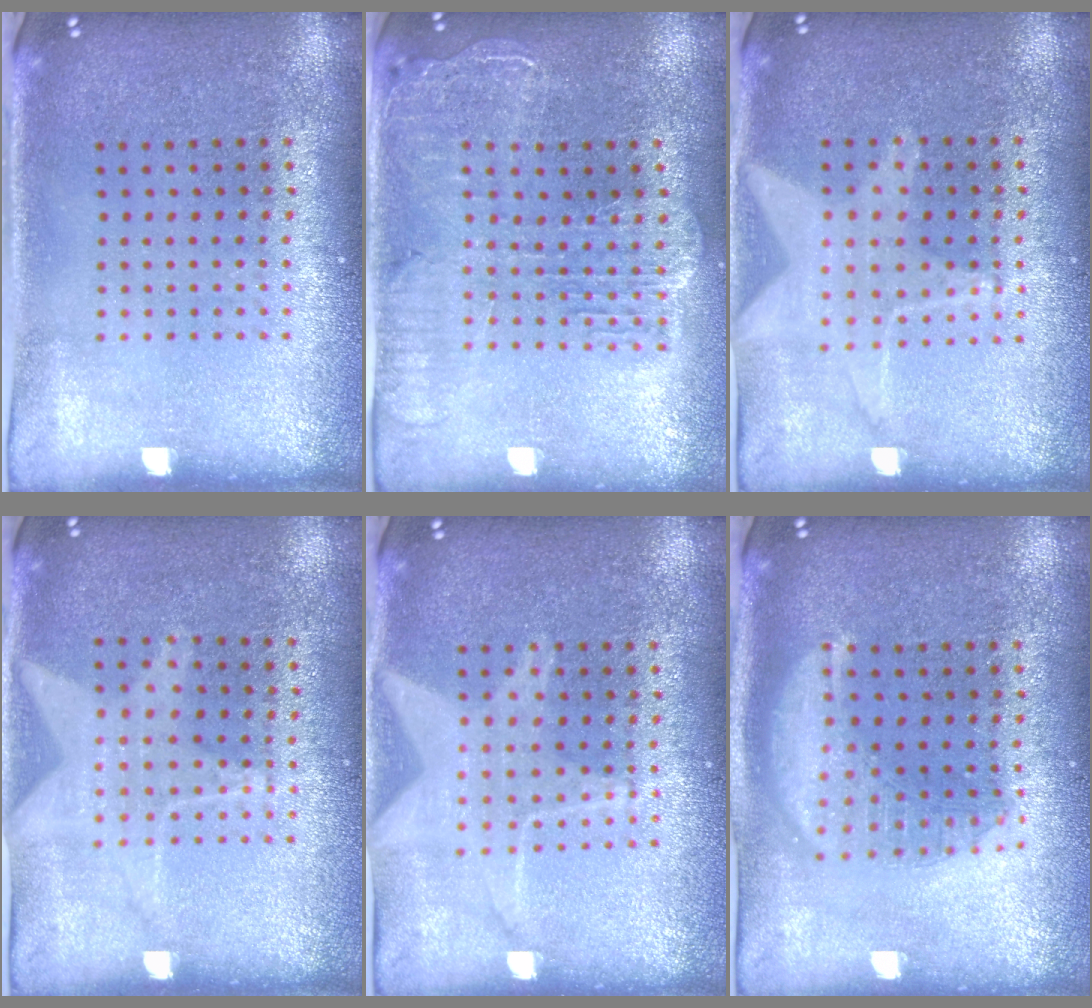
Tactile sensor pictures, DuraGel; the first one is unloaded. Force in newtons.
{"total": 2.2, "press": 2.0, "slide": 1.0}
{"total": 1.3, "press": 1.3, "slide": 0.4}
{"total": 1.1, "press": 0.9, "slide": 0.6}
{"total": 1.5, "press": 1.5, "slide": 0.2}
{"total": 2.1, "press": 2.1, "slide": 0.1}